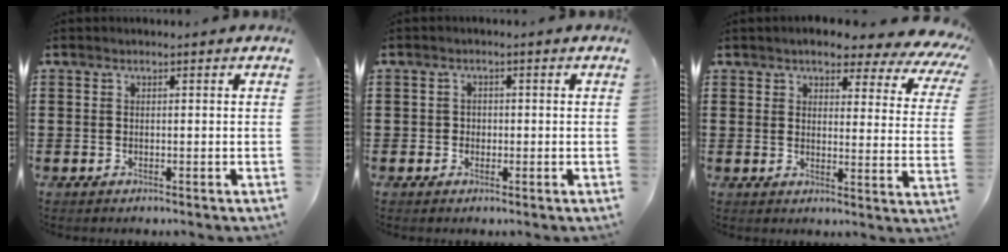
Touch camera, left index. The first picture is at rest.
{"total": 1.4, "force": [-0.3, 1.3, 0.3], "torque": [-0.010, 0.004, -0.009]}
{"total": 4.4, "force": [3.9, 1.0, 2.0], "torque": [-0.051, -0.024, 0.061]}